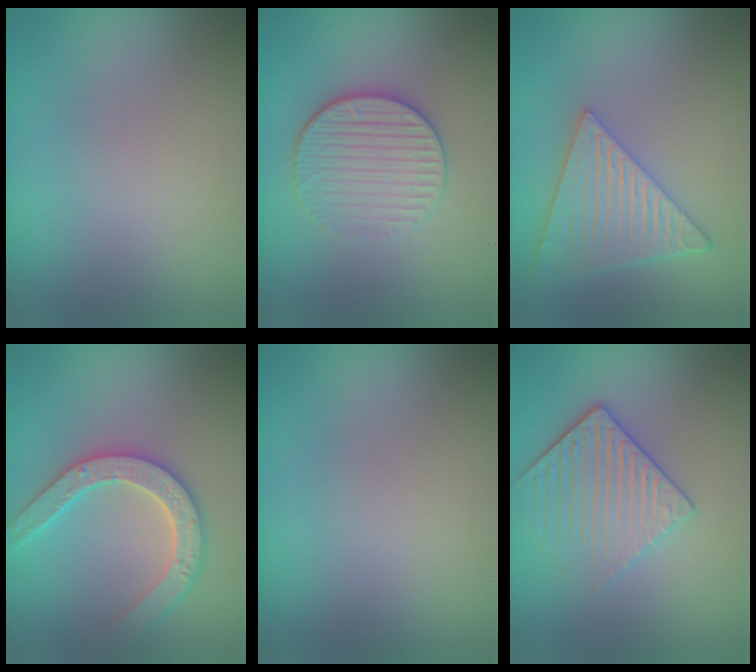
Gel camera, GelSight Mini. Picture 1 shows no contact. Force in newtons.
{"total": 3.9, "press": 3.4, "slide": 1.9}
{"total": 6.0, "press": 4.6, "slide": 3.8}
{"total": 4.0, "press": 3.9, "slide": 0.9}
{"total": 0.0}
{"total": 3.6, "press": 3.3, "slide": 1.4}